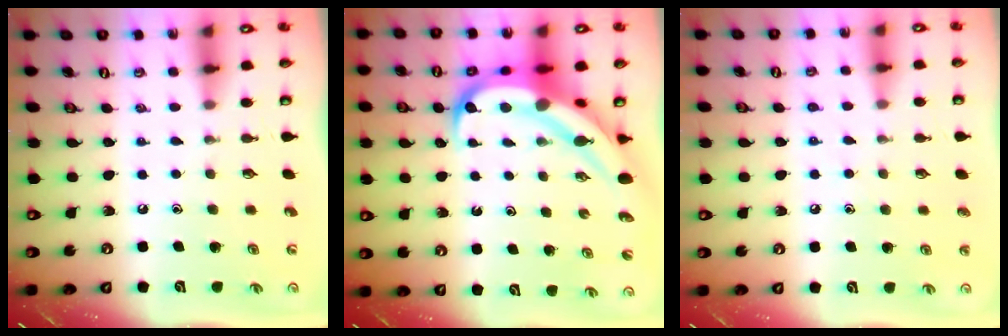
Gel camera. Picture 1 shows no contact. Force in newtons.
{"total": 12.7, "press": 12.6, "slide": 1.9}
{"total": 4.7, "press": 4.7, "slide": 0.5}